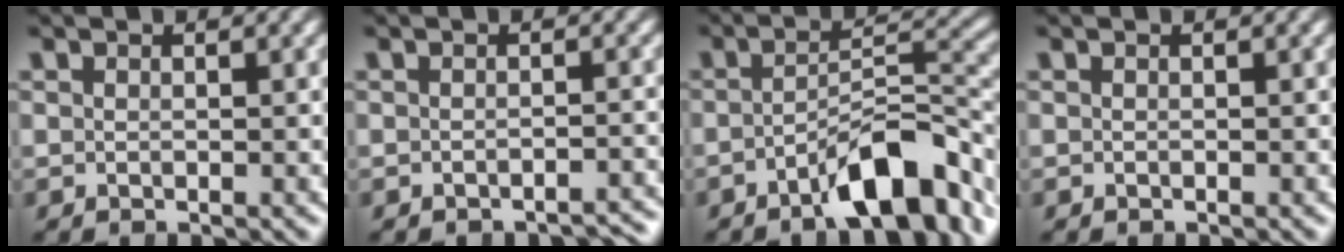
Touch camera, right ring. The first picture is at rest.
{"total": 2.2, "force": [-2.2, 0.0, -0.1], "torque": [0.006, -0.004, -0.031]}
{"total": 8.6, "force": [-4.9, 2.4, 6.6], "torque": [-0.070, -0.012, -0.061]}
{"total": 0.0}